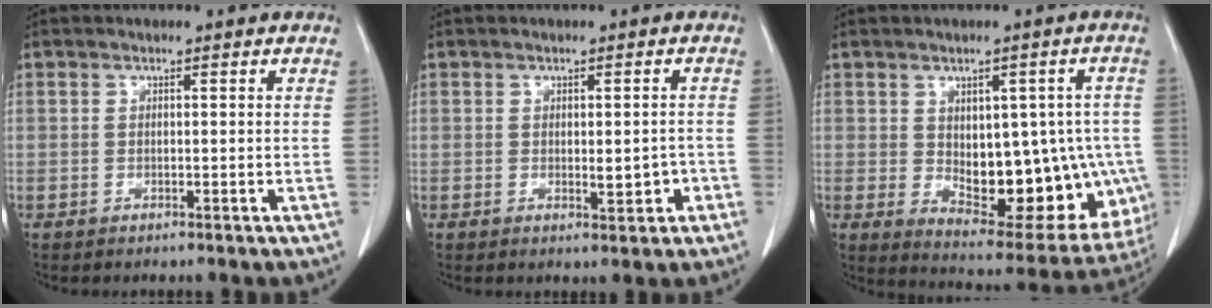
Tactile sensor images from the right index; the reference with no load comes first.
{"total": 3.0, "force": [-0.9, 1.2, 2.6], "torque": [-0.034, 0.000, -0.007]}
{"total": 17.9, "force": [-2.3, 9.1, 15.2], "torque": [-0.170, 0.011, 0.000]}